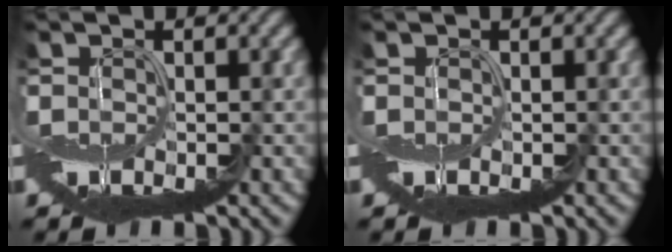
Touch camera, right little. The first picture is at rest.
{"total": 0.0}